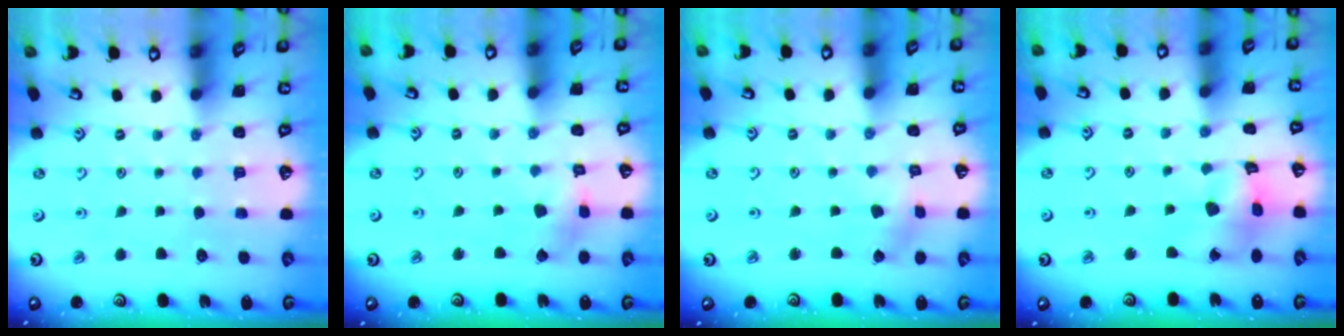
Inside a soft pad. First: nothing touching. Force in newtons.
{"total": 4.6, "press": 4.6, "slide": 0.5}
{"total": 1.4, "press": 1.4, "slide": 0.3}
{"total": 11.7, "press": 11.6, "slide": 1.6}